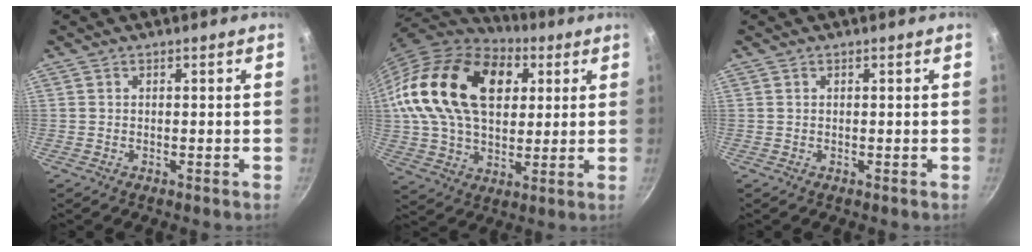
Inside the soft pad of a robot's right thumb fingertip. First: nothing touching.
{"total": 25.3, "force": [6.7, 16.3, 18.2], "torque": [-0.305, 0.008, 0.111]}
{"total": 0.0}